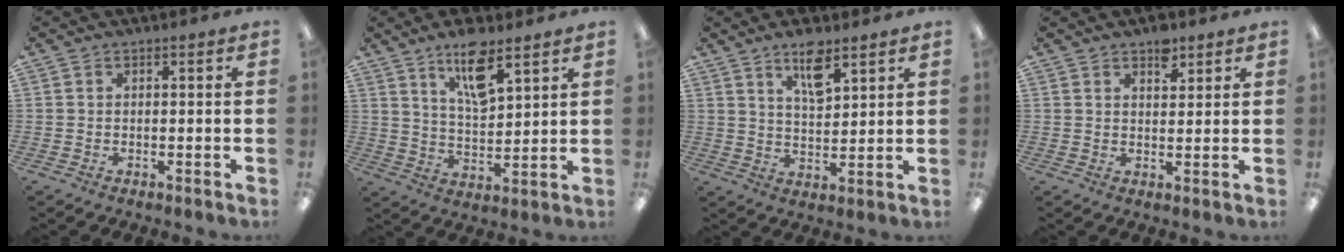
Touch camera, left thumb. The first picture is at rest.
{"total": 11.4, "force": [7.8, 4.0, 7.3], "torque": [-0.119, -0.036, 0.133]}
{"total": 8.1, "force": [5.5, 3.0, 5.2], "torque": [-0.083, -0.024, 0.093]}
{"total": 4.5, "force": [3.2, 2.2, 2.3], "torque": [-0.019, -0.018, 0.052]}